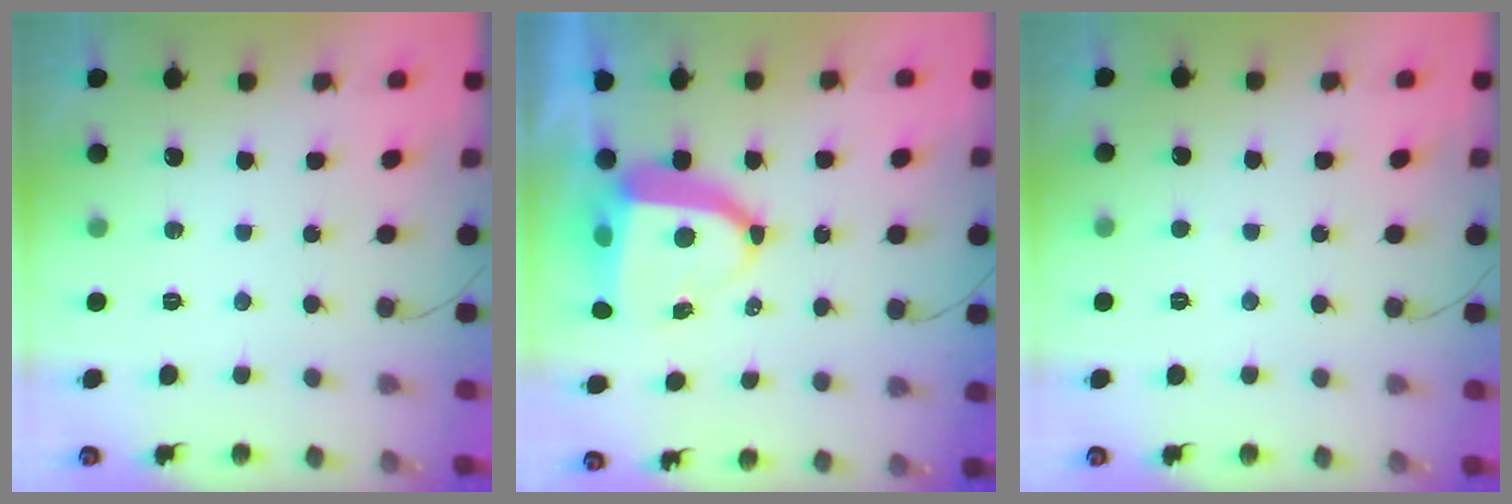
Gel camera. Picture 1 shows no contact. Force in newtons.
{"total": 10.2, "press": 10.2, "slide": 1.1}
{"total": 0.7, "press": 0.7, "slide": 0.1}